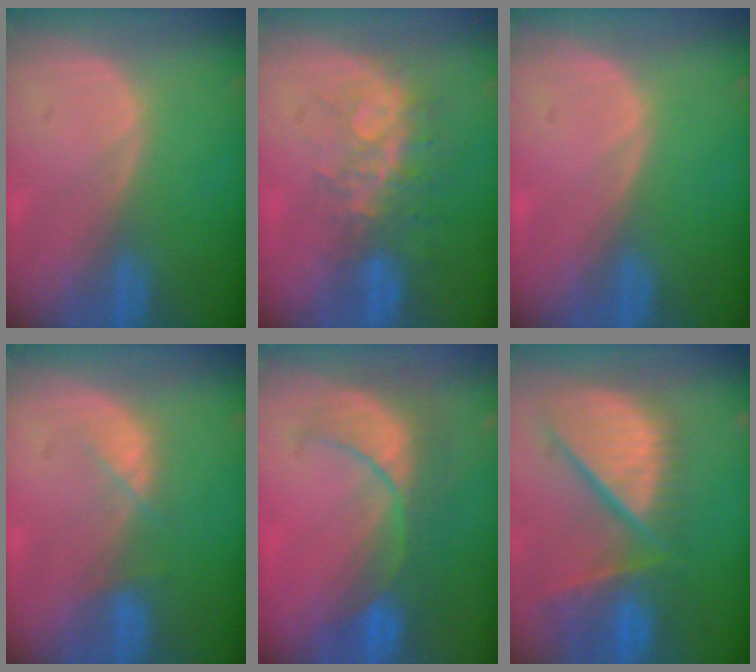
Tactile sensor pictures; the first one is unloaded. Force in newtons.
{"total": 8.4, "press": 7.0, "slide": 4.7}
{"total": 0.0}
{"total": 2.4, "press": 2.3, "slide": 0.5}
{"total": 8.4, "press": 8.1, "slide": 2.2}
{"total": 13.1, "press": 10.8, "slide": 7.3}